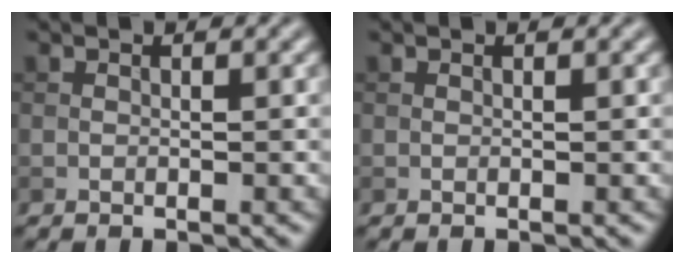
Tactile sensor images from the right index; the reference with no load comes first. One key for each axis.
{"total": 0.0}